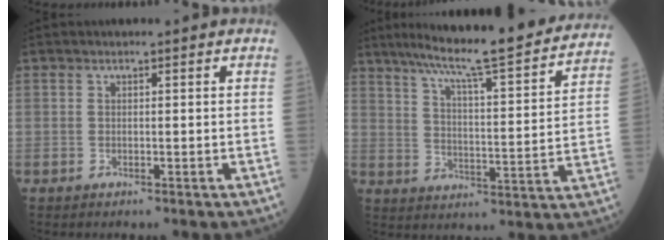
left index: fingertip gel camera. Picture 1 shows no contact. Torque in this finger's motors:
{"motor_torque": [0.29, -0.29, 0.31, 0.12]}